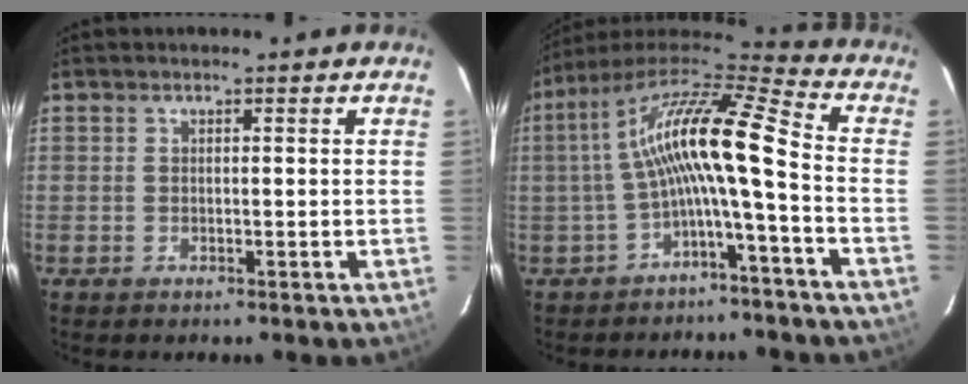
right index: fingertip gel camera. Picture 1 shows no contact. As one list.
[{"total": 15.0, "force": [-1.8, 1.9, 14.8], "torque": [-0.283, 0.022, -0.039]}]